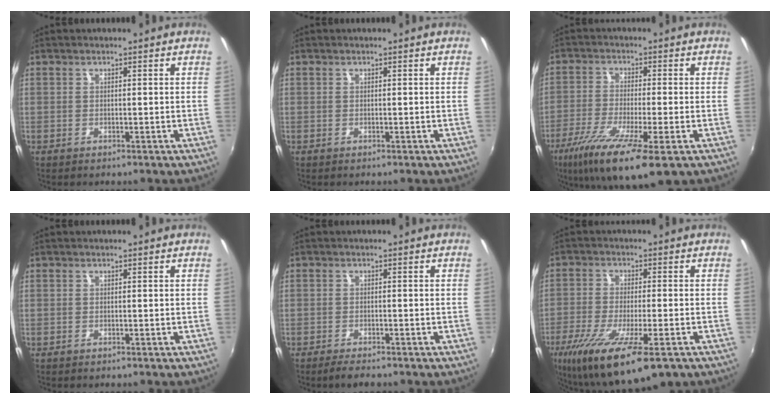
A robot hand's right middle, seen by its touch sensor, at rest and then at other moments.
{"total": 0.0}
{"total": 13.9, "force": [-7.3, 2.3, 11.6], "torque": [-0.236, -0.050, -0.132]}
{"total": 0.0}
{"total": 2.7, "force": [-2.3, 0.6, 1.4], "torque": [-0.035, -0.009, -0.043]}
{"total": 18.6, "force": [-10.9, 4.6, 14.4], "torque": [-0.278, -0.071, -0.177]}